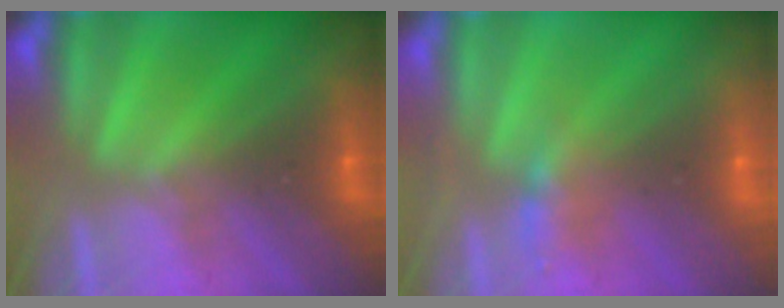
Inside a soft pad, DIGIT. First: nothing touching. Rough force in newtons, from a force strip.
{"total": 2.2}